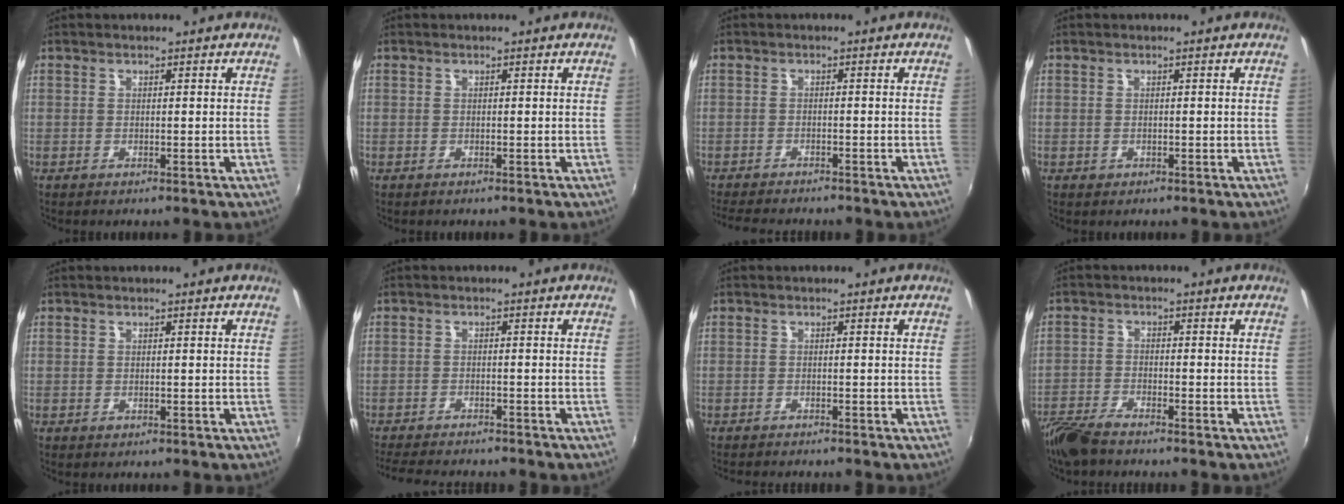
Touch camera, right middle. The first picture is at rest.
{"total": 0.0}
{"total": 7.6, "force": [-6.9, 1.4, 2.9], "torque": [-0.074, -0.017, -0.108]}
{"total": 0.0}
{"total": 0.5, "force": [-0.3, 0.4, 0.1], "torque": [0.000, -0.003, -0.005]}
{"total": 9.2, "force": [-8.4, 1.5, 3.5], "torque": [-0.088, -0.015, -0.132]}
{"total": 3.0, "force": [-2.8, 0.1, 0.9], "torque": [-0.027, -0.014, -0.047]}
{"total": 6.7, "force": [-5.6, 1.7, 3.1], "torque": [-0.082, -0.018, -0.113]}